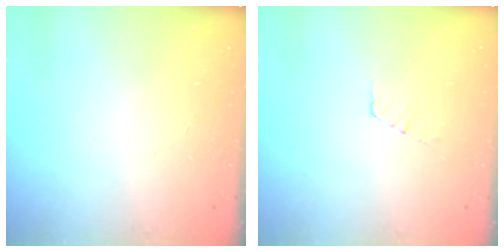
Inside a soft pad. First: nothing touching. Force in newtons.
{"total": 3.2, "press": 3.2, "slide": 0.2}